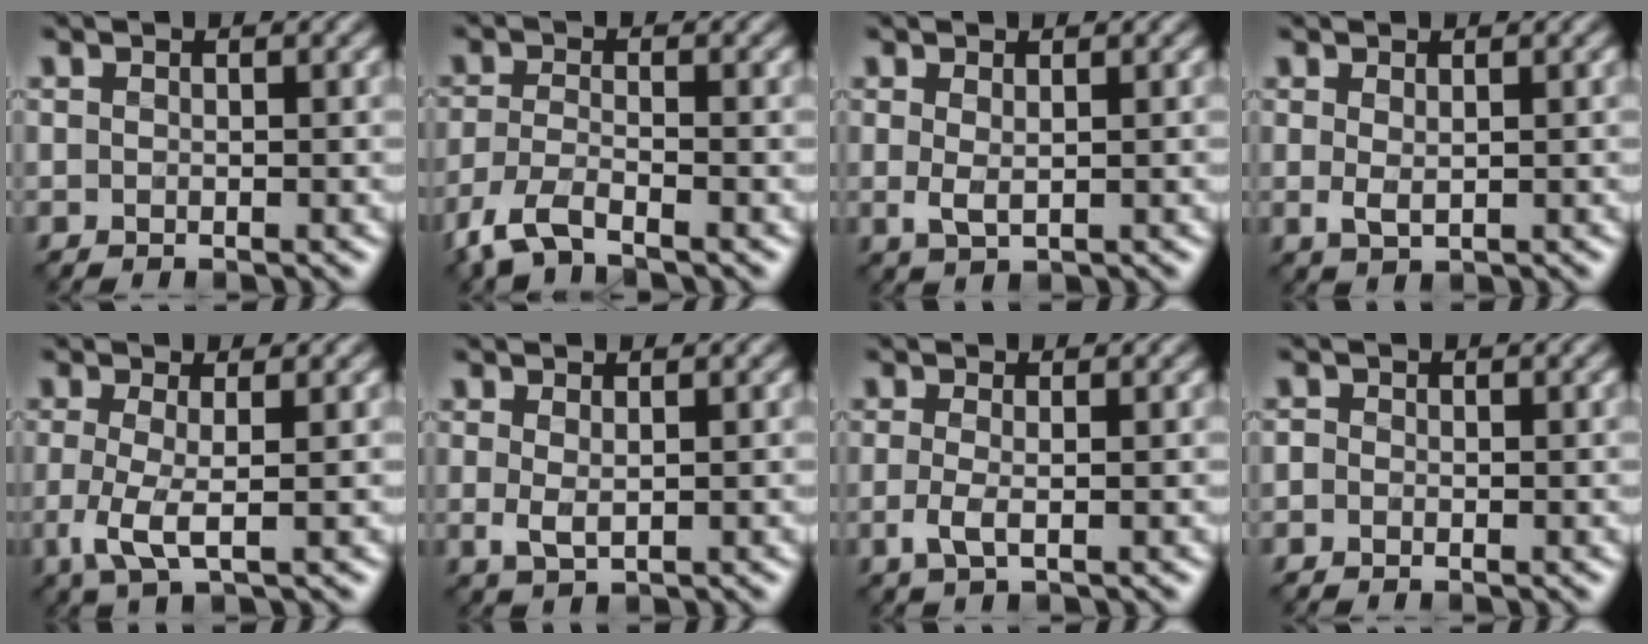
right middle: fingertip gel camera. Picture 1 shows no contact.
{"total": 3.6, "force": [-2.7, 0.8, 2.2], "torque": [-0.057, -0.007, -0.067]}
{"total": 1.4, "force": [0.3, 0.6, 1.3], "torque": [-0.029, 0.003, 0.006]}
{"total": 1.3, "force": [0.3, 0.6, 1.1], "torque": [-0.025, 0.003, 0.007]}
{"total": 3.1, "force": [-0.4, 0.8, 3.0], "torque": [-0.072, -0.006, -0.013]}
{"total": 1.5, "force": [0.3, 0.7, 1.4], "torque": [-0.031, 0.003, 0.006]}
{"total": 1.7, "force": [-0.3, 0.5, 1.6], "torque": [-0.039, -0.001, -0.010]}
{"total": 0.6, "force": [-0.3, 0.5, 0.1], "torque": [-0.001, 0.002, -0.008]}